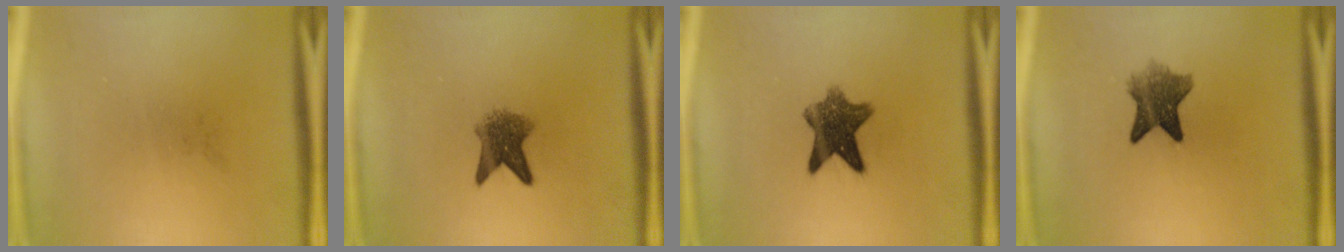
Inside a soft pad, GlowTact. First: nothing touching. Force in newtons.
{"total": 5.2}
{"total": 8.7}
{"total": 6.5}